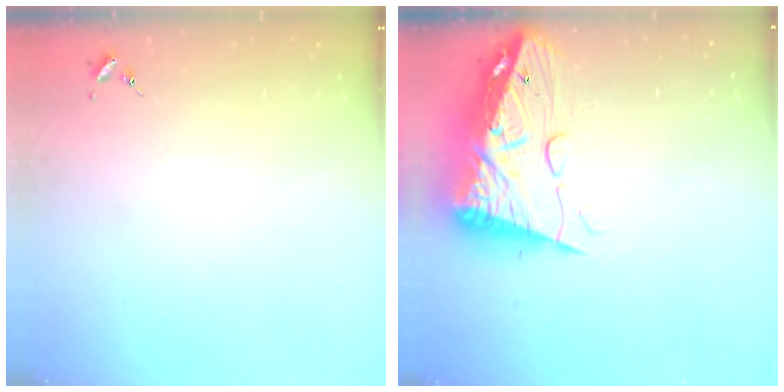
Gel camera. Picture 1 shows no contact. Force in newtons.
{"total": 18.4, "press": 18.3, "slide": 1.5}